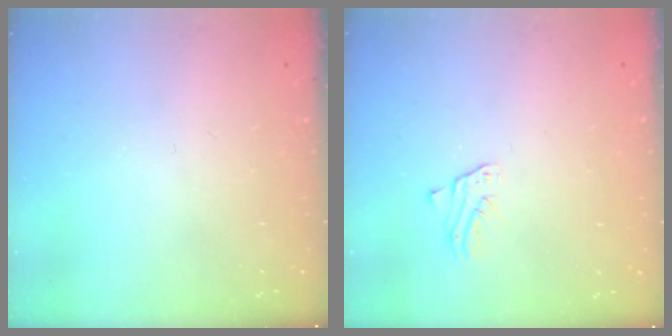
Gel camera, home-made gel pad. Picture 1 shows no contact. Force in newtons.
{"total": 1.5, "press": 1.5, "slide": 0.1}